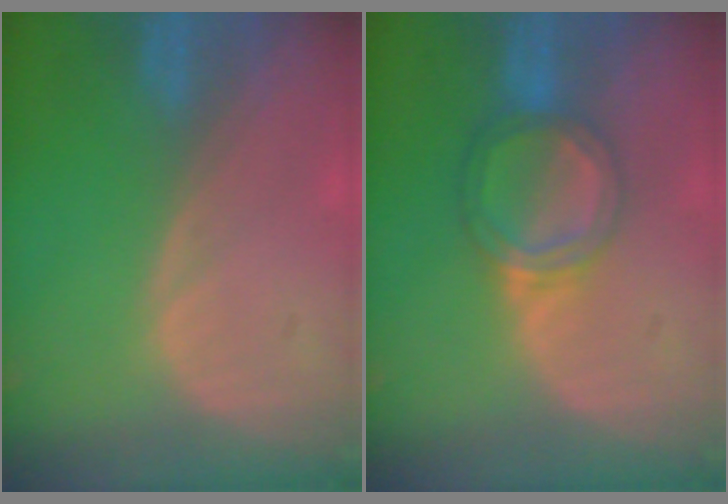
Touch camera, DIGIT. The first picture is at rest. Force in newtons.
{"total": 5.4, "press": 5.2, "slide": 1.7}